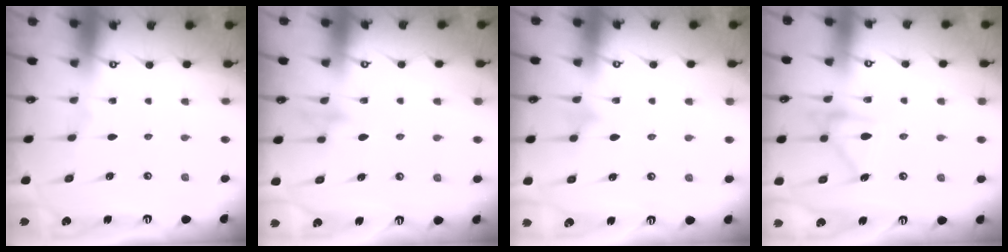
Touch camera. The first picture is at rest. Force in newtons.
{"total": 9.0, "press": 9.0, "slide": 0.3}
{"total": 5.8, "press": 5.8, "slide": 0.3}
{"total": 15.3, "press": 15.2, "slide": 1.0}